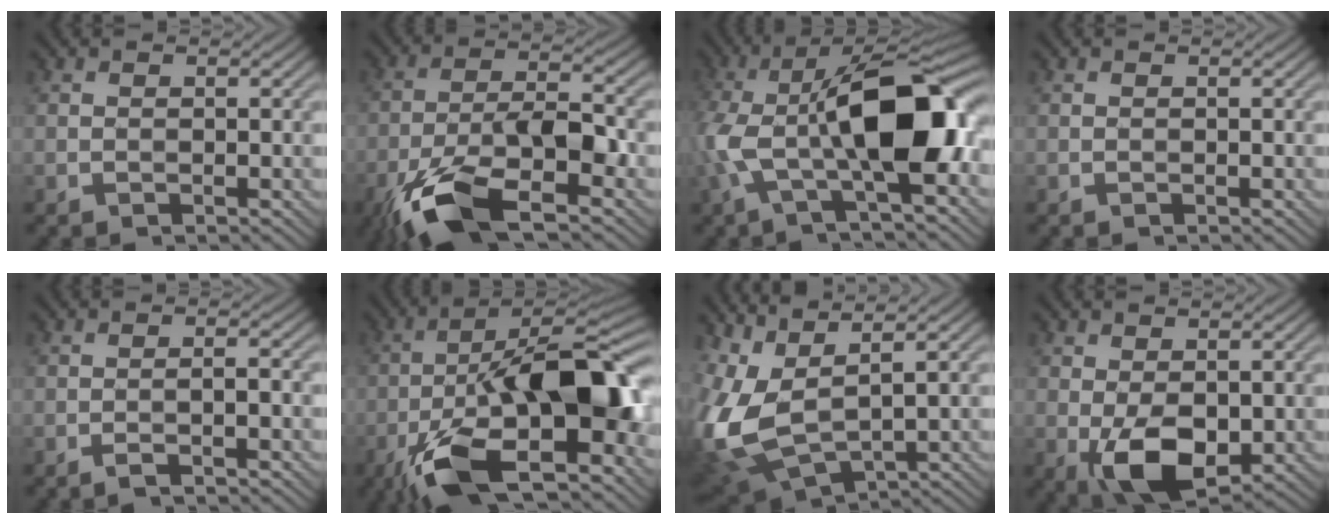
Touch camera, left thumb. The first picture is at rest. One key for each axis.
{"total": 13.0, "fx": -7.3, "fy": 4.4, "fz": 9.8, "tx": -0.193, "ty": -0.010, "tz": -0.147}
{"total": 14.8, "fx": -1.0, "fy": 6.1, "fz": 13.4, "tx": -0.265, "ty": -0.006, "tz": -0.024}
{"total": 0.0}
{"total": 2.1, "fx": -1.2, "fy": 0.1, "fz": 1.7, "tx": -0.027, "ty": 0.011, "tz": -0.028}
{"total": 18.8, "fx": -6.8, "fy": 7.5, "fz": 15.9, "tx": -0.271, "ty": -0.008, "tz": -0.120}
{"total": 11.4, "fx": 2.5, "fy": 4.9, "fz": 9.9, "tx": -0.267, "ty": -0.009, "tz": 0.066}
{"total": 7.1, "fx": -1.7, "fy": 3.9, "fz": 5.7, "tx": -0.123, "ty": -0.015, "tz": -0.024}